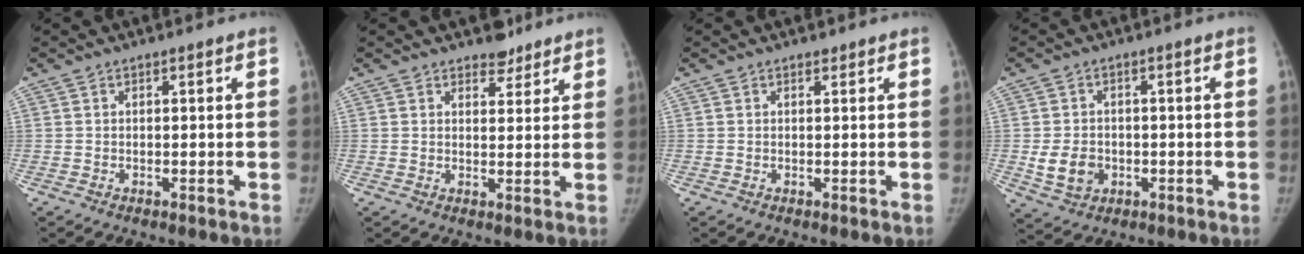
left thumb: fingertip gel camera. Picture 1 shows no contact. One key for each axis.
{"total": 3.6, "fx": 3.0, "fy": 1.9, "fz": 0.8, "tx": 0.011, "ty": -0.021, "tz": 0.042}
{"total": 0.6, "fx": 0.5, "fy": 0.3, "fz": 0.1, "tx": -0.004, "ty": -0.004, "tz": 0.006}
{"total": 6.3, "fx": -1.2, "fy": 5.0, "fz": 3.5, "tx": -0.051, "ty": 0.004, "tz": -0.010}